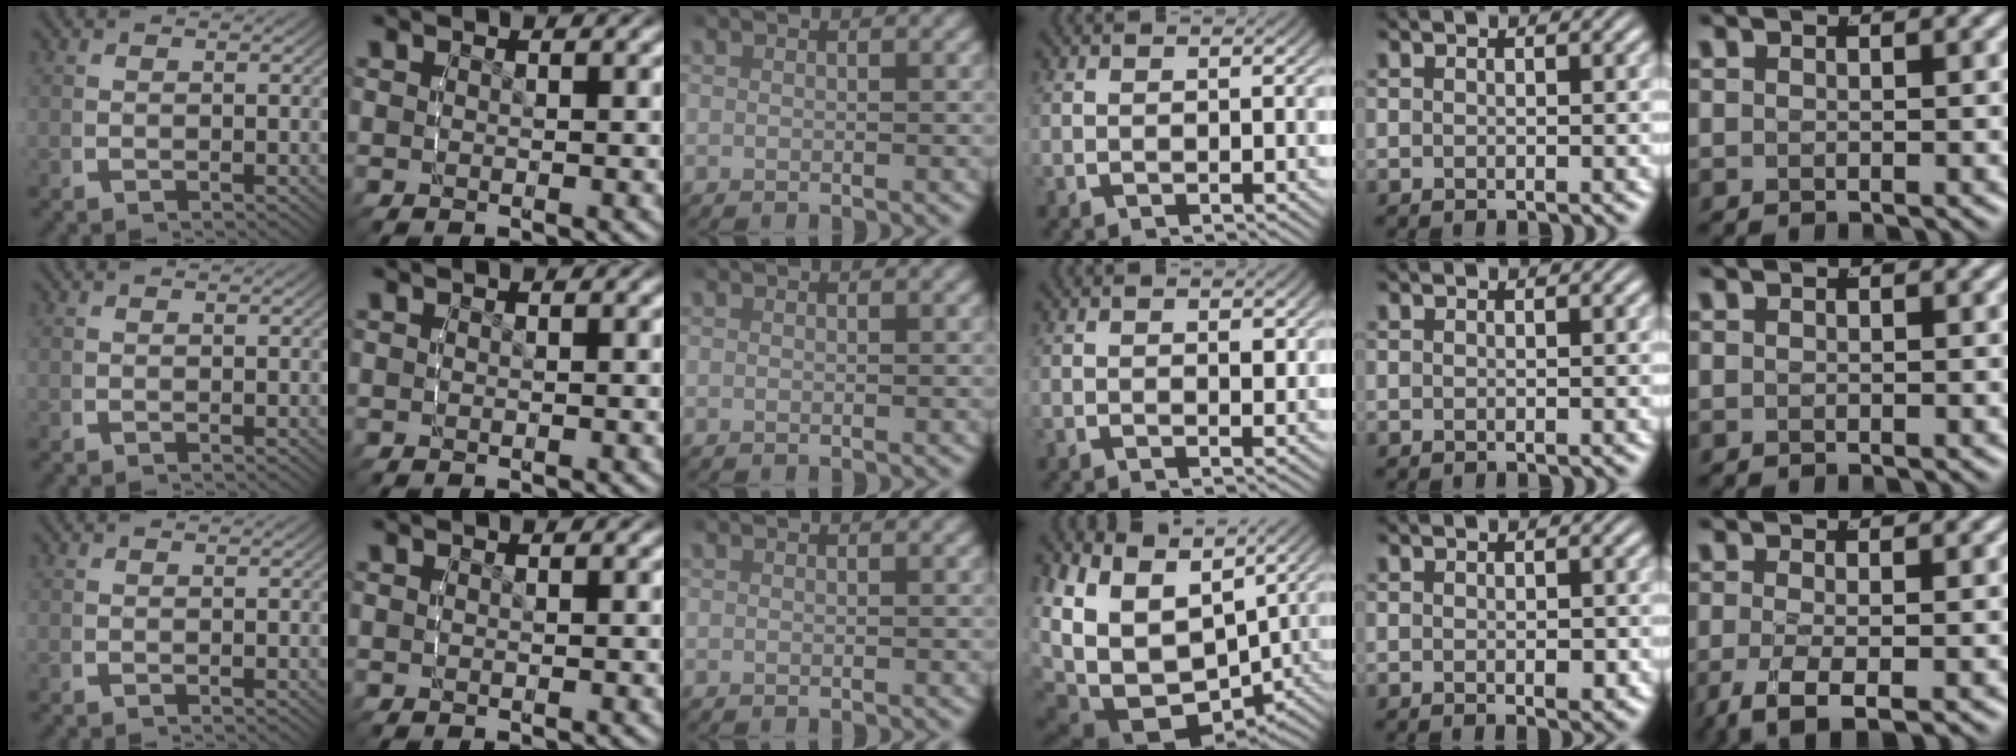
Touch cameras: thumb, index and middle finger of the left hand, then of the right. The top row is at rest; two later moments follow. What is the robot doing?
{"motion": "lift_and_place", "object": "air blower"}